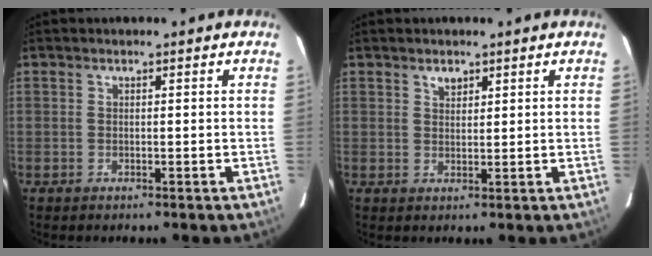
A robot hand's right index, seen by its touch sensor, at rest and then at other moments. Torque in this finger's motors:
{"motor_torque": [0.21, 0.16, 0.12, 0.02]}